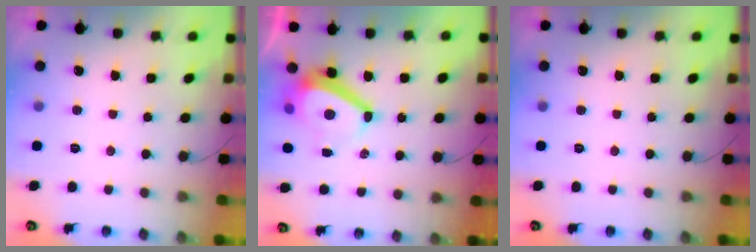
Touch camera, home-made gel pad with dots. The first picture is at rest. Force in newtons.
{"total": 9.0, "press": 8.3, "slide": 3.5}
{"total": 0.0}